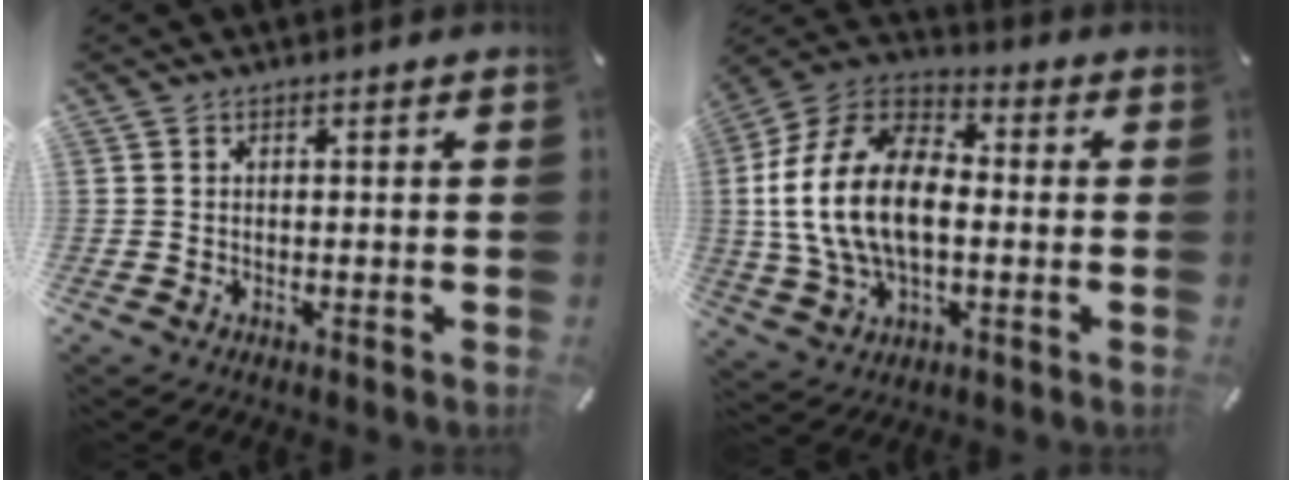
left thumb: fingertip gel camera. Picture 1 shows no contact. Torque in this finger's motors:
{"motor_torque": [0.75, 2.20, 1.64, -1.13, 0.67]}